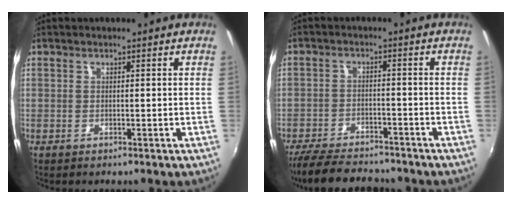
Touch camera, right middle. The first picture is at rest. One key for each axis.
{"total": 12.8, "fx": -11.1, "fy": 3.8, "fz": 5.1, "tx": -0.129, "ty": -0.012, "tz": -0.178}